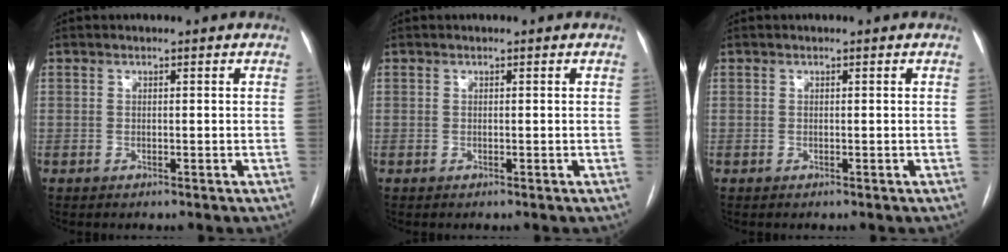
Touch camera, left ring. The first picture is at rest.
{"total": 0.0}
{"total": 0.0}